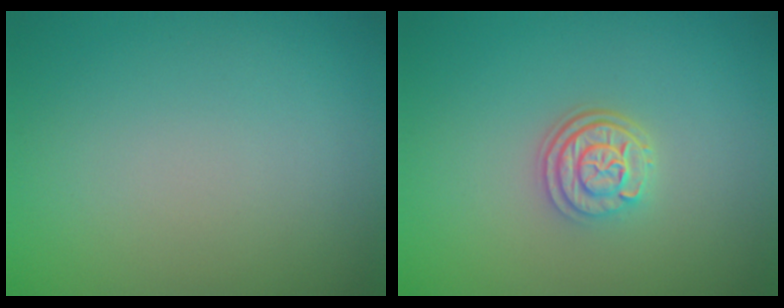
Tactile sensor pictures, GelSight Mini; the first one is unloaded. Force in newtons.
{"total": 3.0, "press": 2.4, "slide": 1.7}